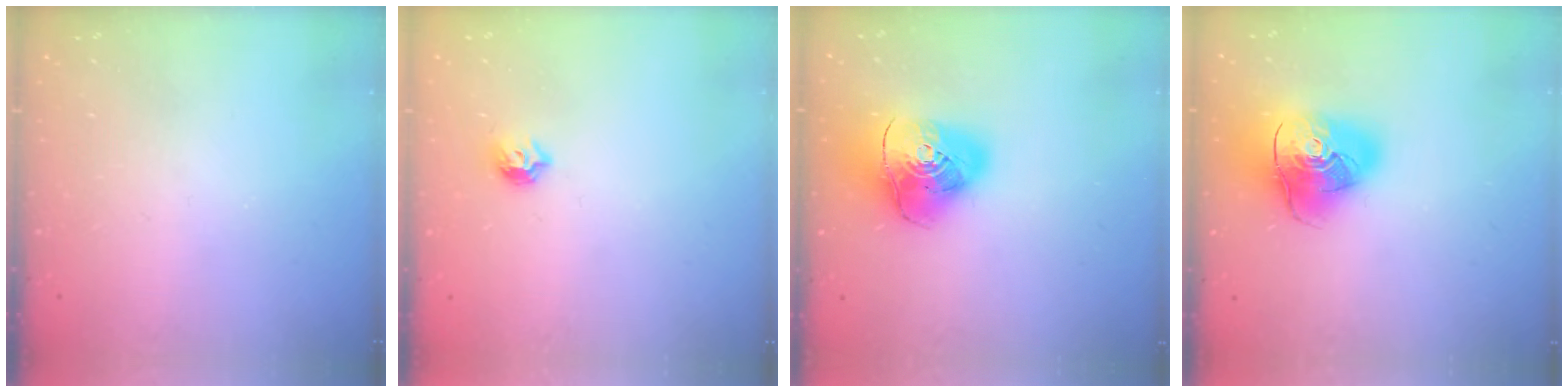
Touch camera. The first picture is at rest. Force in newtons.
{"total": 5.3, "press": 5.2, "slide": 1.2}
{"total": 14.0, "press": 13.9, "slide": 1.8}
{"total": 17.9, "press": 17.8, "slide": 2.3}